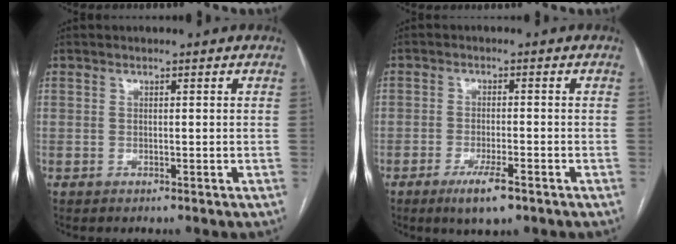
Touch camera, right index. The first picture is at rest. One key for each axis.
{"total": 5.0, "fx": -3.1, "fy": 1.0, "fz": 3.9, "tx": -0.075, "ty": -0.007, "tz": -0.048}